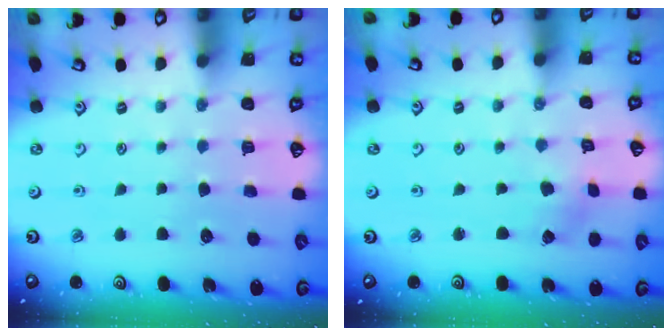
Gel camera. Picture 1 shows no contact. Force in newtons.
{"total": 0.0}